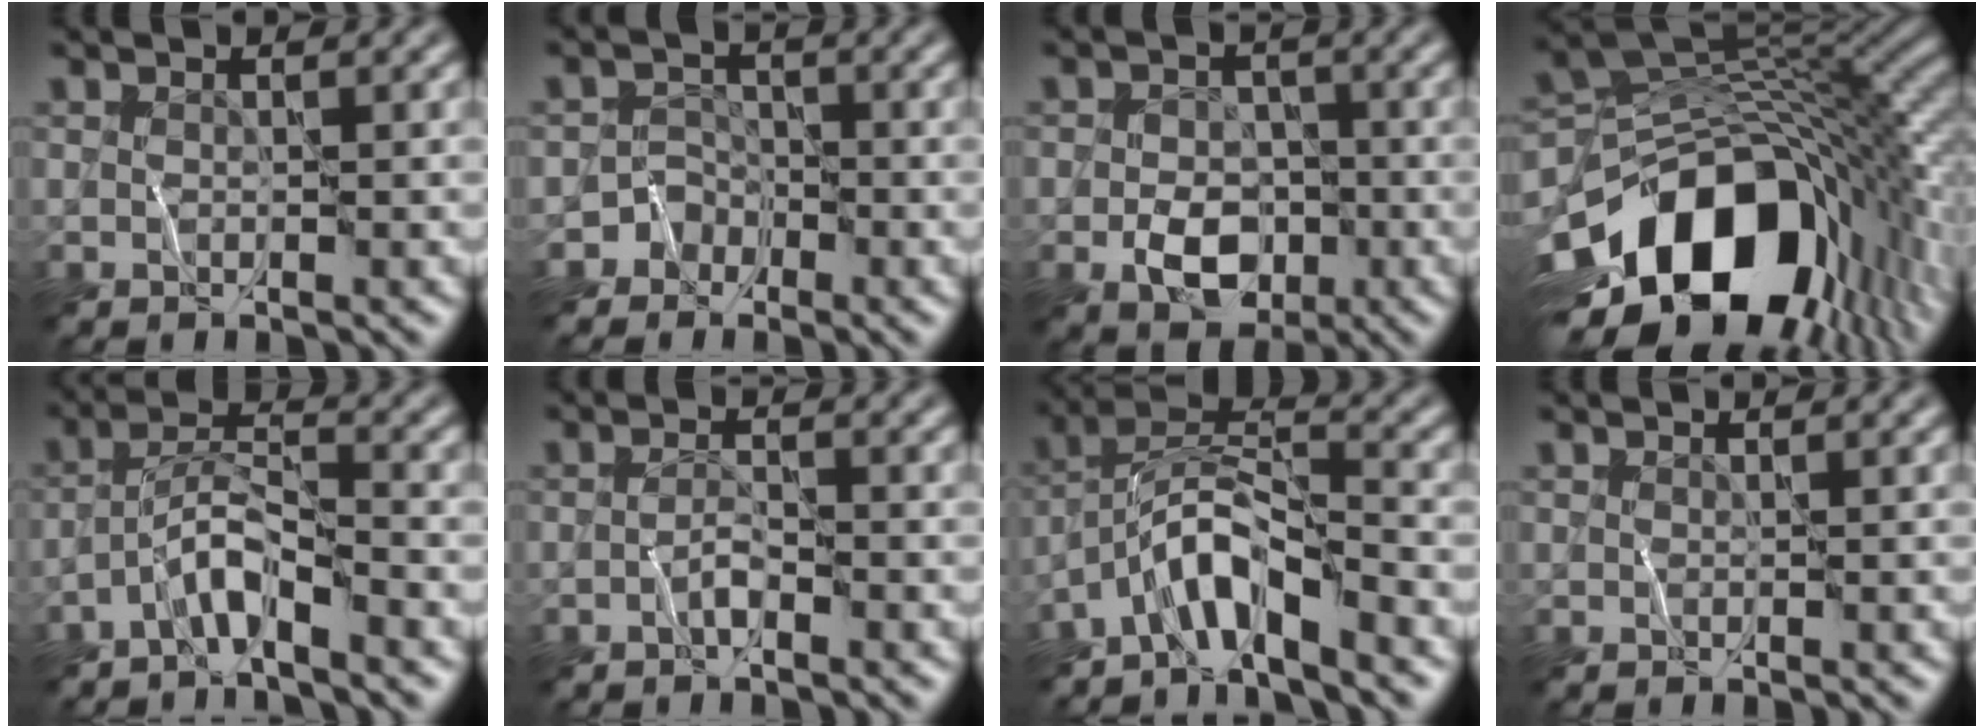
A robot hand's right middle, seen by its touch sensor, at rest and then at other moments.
{"total": 2.3, "force": [-1.5, 1.7, -0.4], "torque": [0.033, 0.017, -0.033]}
{"total": 4.5, "force": [-1.7, 3.1, 2.8], "torque": [-0.039, -0.004, -0.033]}
{"total": 16.8, "force": [-7.0, 10.5, 11.0], "torque": [-0.195, -0.013, -0.113]}
{"total": 3.5, "force": [-2.6, 0.5, 2.2], "torque": [-0.041, 0.013, -0.060]}
{"total": 1.1, "force": [-0.7, 0.1, 0.9], "torque": [-0.016, 0.005, -0.017]}
{"total": 5.3, "force": [-3.8, 1.2, 3.5], "torque": [-0.061, 0.011, -0.081]}
{"total": 0.0}